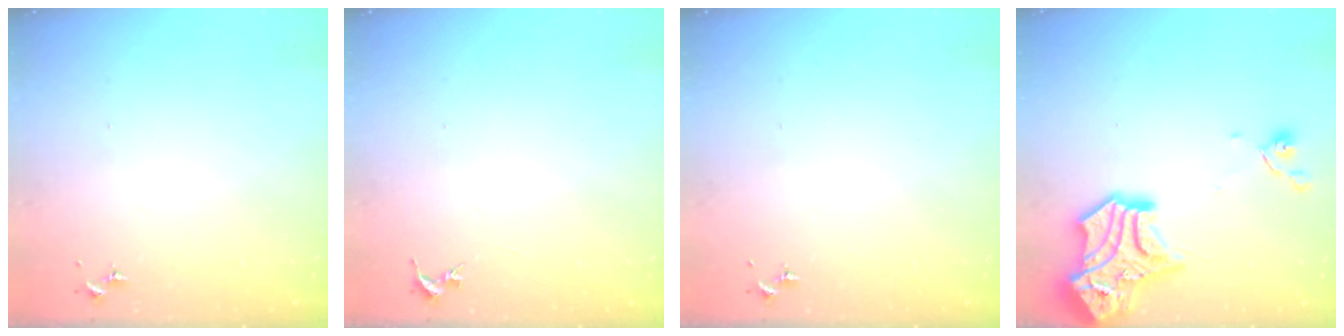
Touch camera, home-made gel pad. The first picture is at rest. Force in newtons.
{"total": 0.0}
{"total": 0.0}
{"total": 17.6, "press": 17.4, "slide": 2.2}